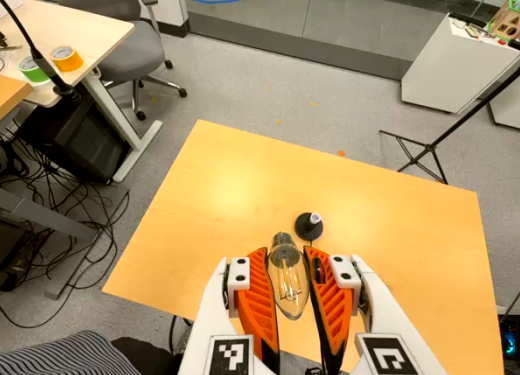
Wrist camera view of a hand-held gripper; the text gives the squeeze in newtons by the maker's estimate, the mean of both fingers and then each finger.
{"total": 22.5, "left": 25.1, "right": 19.9}